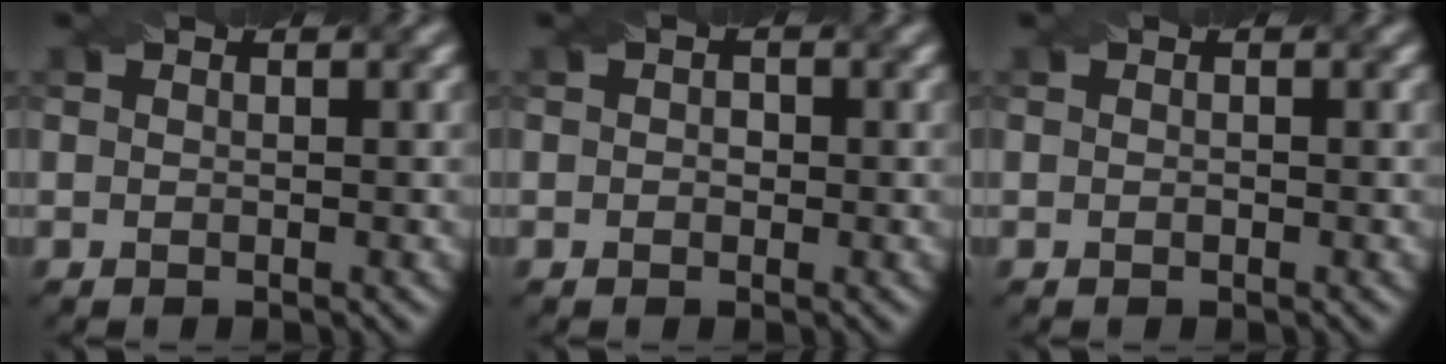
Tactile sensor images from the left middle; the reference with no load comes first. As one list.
[{"total": 1.0, "force": [0.1, 0.7, 0.6], "torque": [-0.010, -0.001, -0.004]}, {"total": 0.0}]